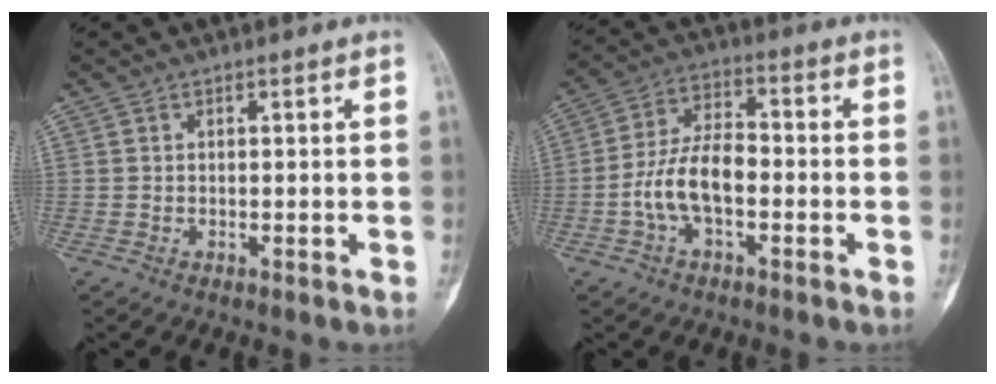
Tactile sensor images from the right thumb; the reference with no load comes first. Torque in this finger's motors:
{"motor_torque": [1.65, 1.45, 1.12, -0.77, 0.26]}